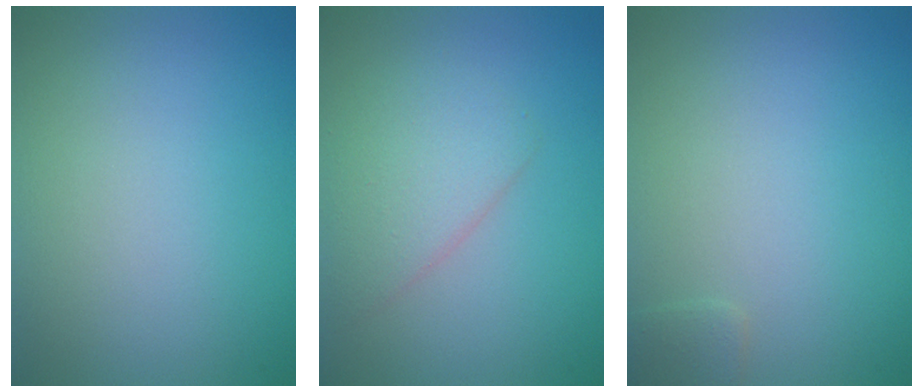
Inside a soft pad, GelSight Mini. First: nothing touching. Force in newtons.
{"total": 2.8, "press": 2.7, "slide": 0.2}
{"total": 0.8, "press": 0.8, "slide": 0.0}